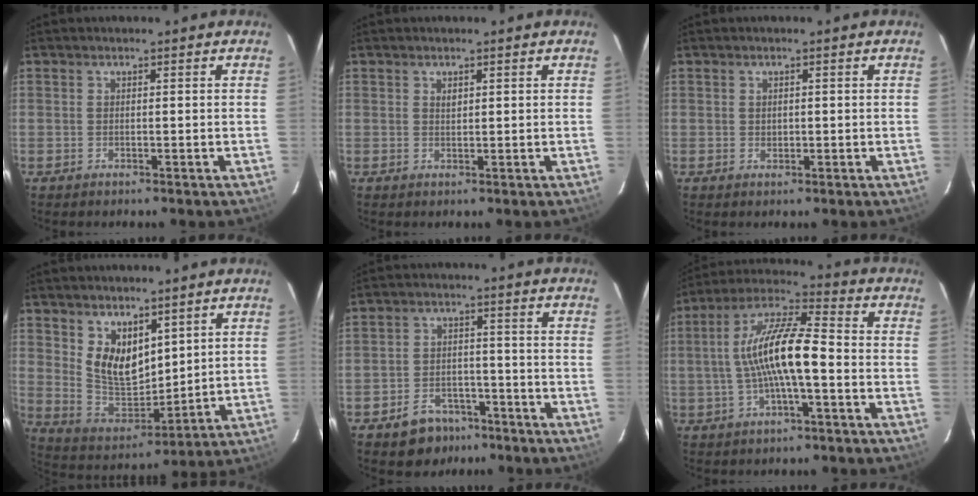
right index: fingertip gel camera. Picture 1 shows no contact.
{"total": 1.1, "force": [0.5, 0.7, 0.7], "torque": [-0.010, 0.003, 0.010]}
{"total": 1.1, "force": [0.2, 1.0, 0.5], "torque": [-0.006, 0.002, 0.005]}
{"total": 10.5, "force": [5.4, 6.4, 6.3], "torque": [-0.108, -0.009, 0.120]}
{"total": 8.0, "force": [-5.7, 5.0, 2.3], "torque": [-0.066, 0.021, -0.073]}
{"total": 12.6, "force": [-1.9, 2.7, 12.2], "torque": [-0.234, 0.017, -0.037]}